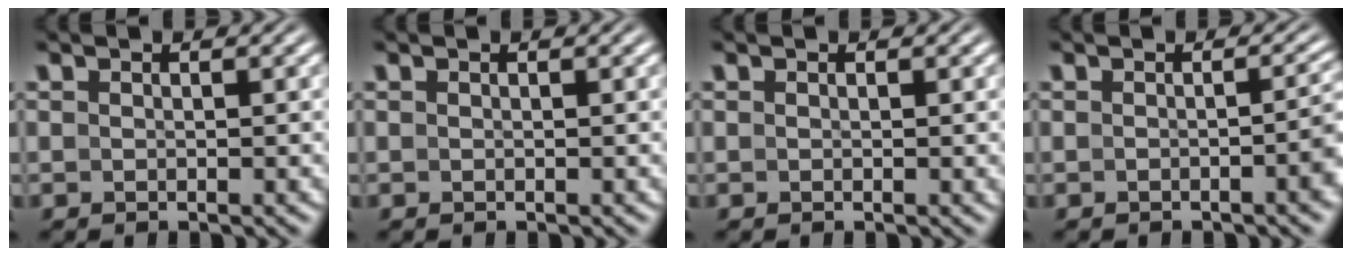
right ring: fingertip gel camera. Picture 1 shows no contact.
{"total": 0.0}
{"total": 0.0}
{"total": 2.7, "force": [-0.9, 0.5, 2.5], "torque": [-0.020, 0.005, -0.018]}